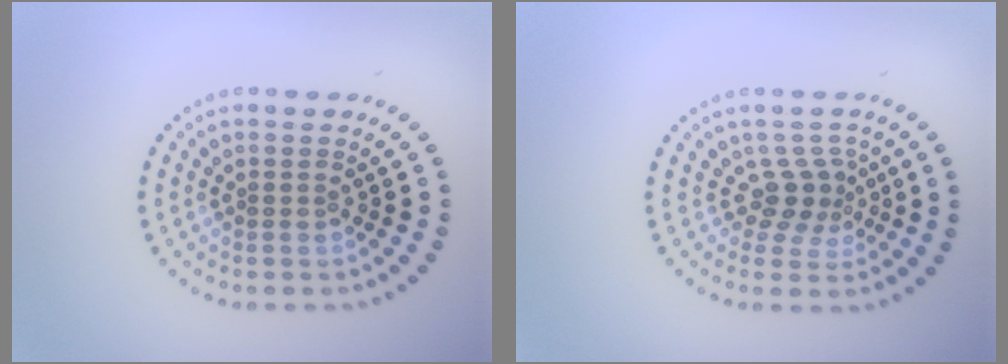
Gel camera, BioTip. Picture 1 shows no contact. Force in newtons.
{"total": 2.6, "press": 1.8, "slide": 1.9}